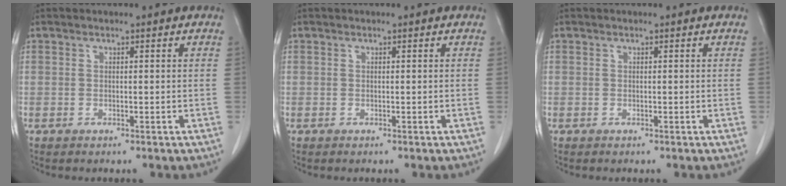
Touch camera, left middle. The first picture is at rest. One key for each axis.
{"total": 0.0}
{"total": 0.0}